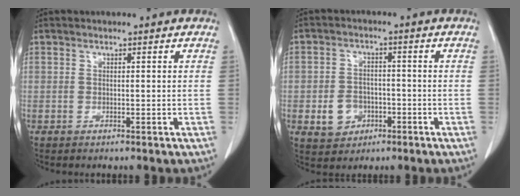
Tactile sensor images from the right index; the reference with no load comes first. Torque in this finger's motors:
{"motor_torque": [0.01, 0.02, -0.22, -0.09]}